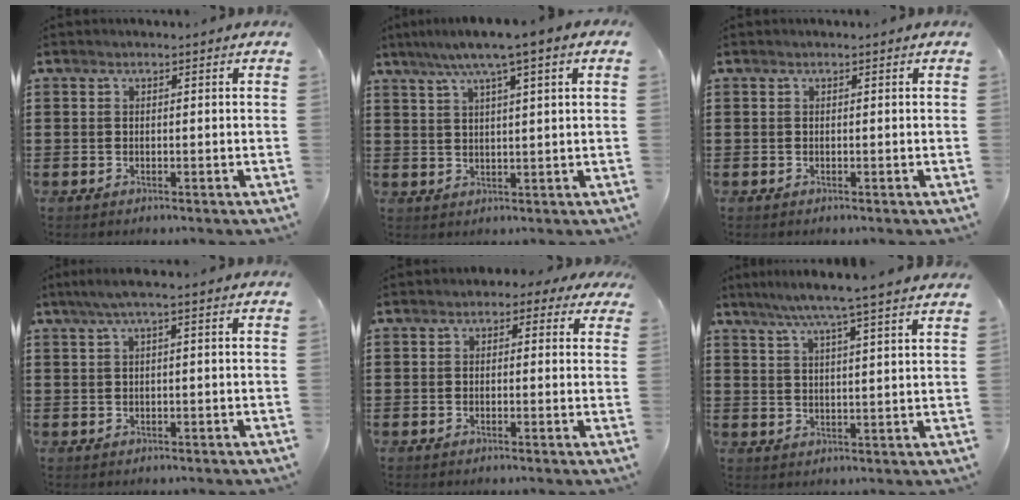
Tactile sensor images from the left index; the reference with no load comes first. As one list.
[{"total": 5.3, "force": [3.2, -0.3, 4.1], "torque": [-0.088, -0.003, 0.051]}, {"total": 0.0}, {"total": 2.0, "force": [0.0, 0.0, 2.0], "torque": [-0.034, -0.001, -0.001]}, {"total": 1.4, "force": [0.0, 1.1, 0.8], "torque": [-0.021, 0.008, -0.003]}, {"total": 6.2, "force": [5.1, -0.9, 3.3], "torque": [-0.079, -0.018, 0.088]}]